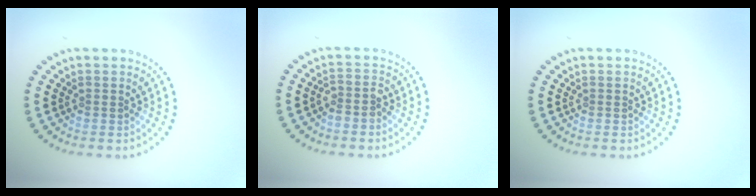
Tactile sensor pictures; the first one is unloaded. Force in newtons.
{"total": 1.7, "press": 1.5, "slide": 0.8}
{"total": 0.0}